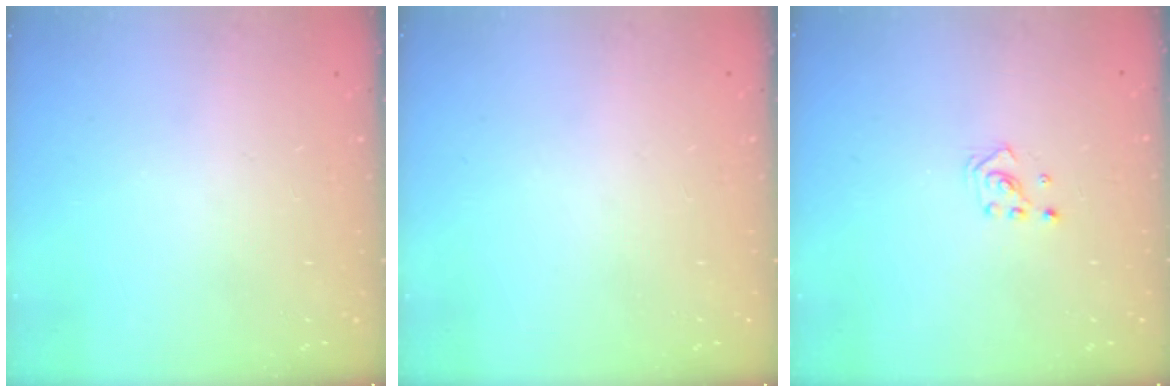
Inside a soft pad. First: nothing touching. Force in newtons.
{"total": 0.0}
{"total": 2.2, "press": 2.2, "slide": 0.2}